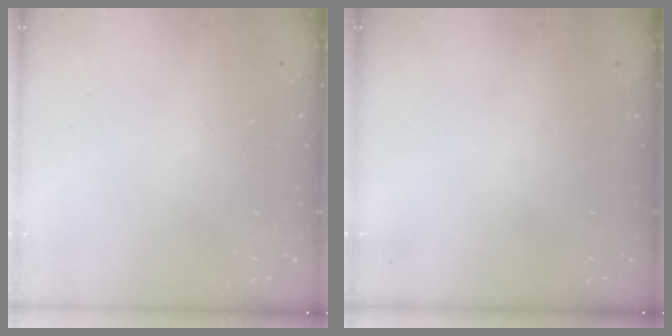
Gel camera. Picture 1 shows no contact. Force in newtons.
{"total": 0.0}